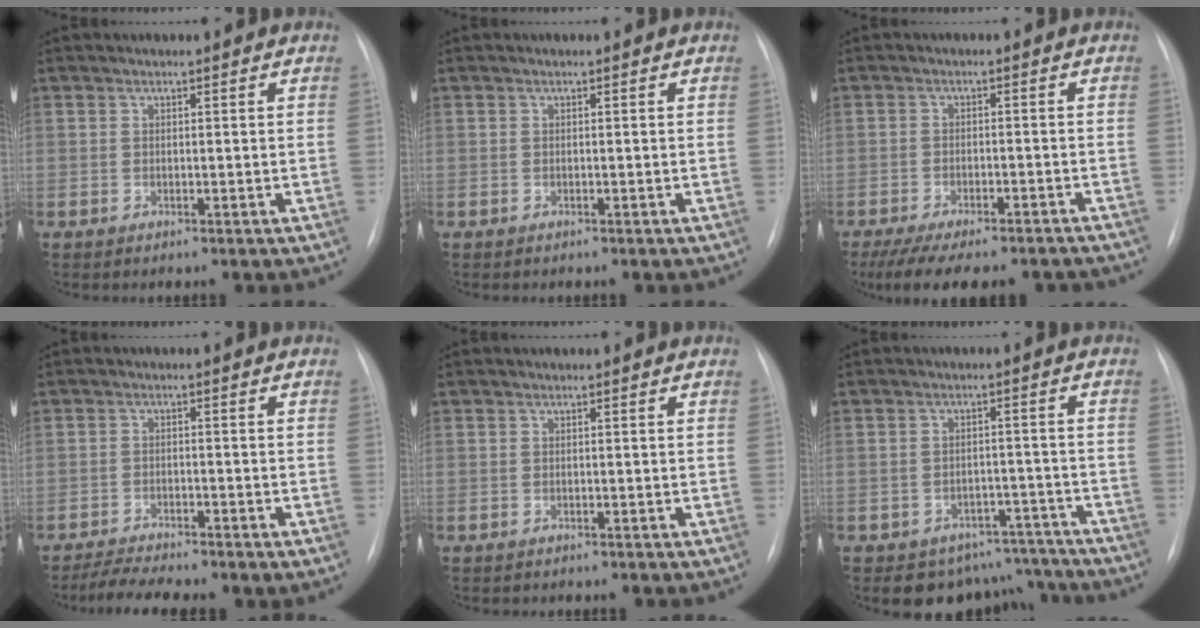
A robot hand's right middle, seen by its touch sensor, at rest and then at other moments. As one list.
[{"total": 0.0}, {"total": 16.1, "force": [-13.6, 4.6, 7.3], "torque": [-0.134, -0.007, -0.179]}, {"total": 4.4, "force": [-3.9, 0.5, 2.0], "torque": [-0.040, -0.008, -0.064]}, {"total": 0.0}, {"total": 9.1, "force": [-7.6, 4.9, 0.0], "torque": [0.025, 0.041, -0.088]}]